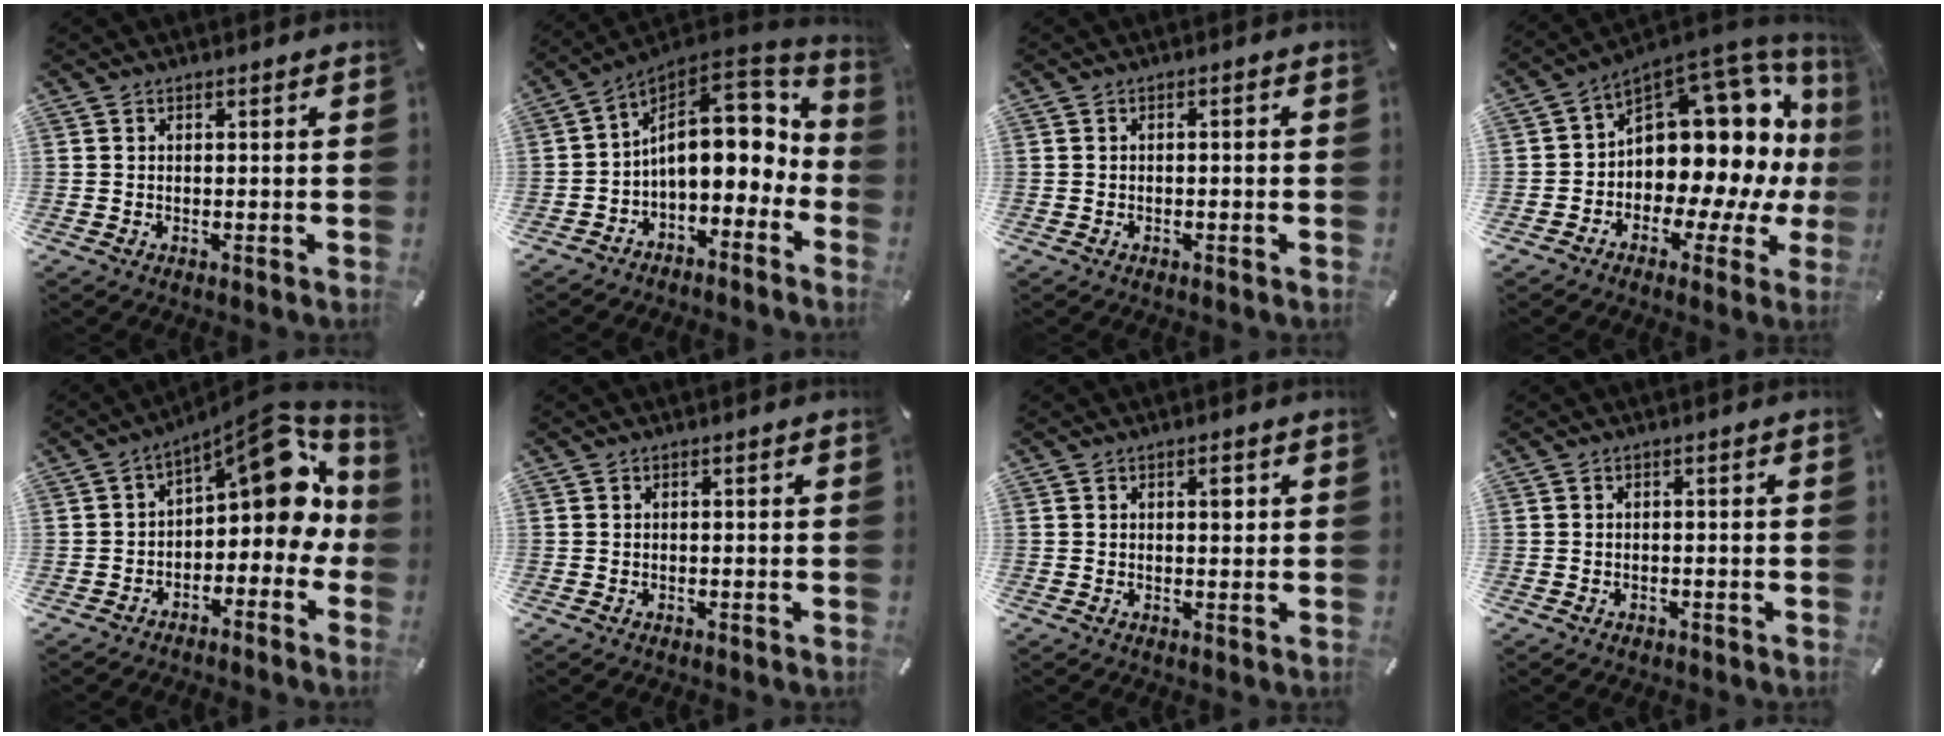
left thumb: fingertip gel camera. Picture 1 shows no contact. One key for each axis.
{"total": 17.3, "fx": 2.2, "fy": 10.9, "fz": 13.3, "tx": -0.179, "ty": -0.025, "tz": 0.040}
{"total": 1.2, "fx": -0.8, "fy": 0.4, "fz": 0.7, "tx": -0.012, "ty": 0.002, "tz": -0.016}
{"total": 17.8, "fx": 5.1, "fy": 11.4, "fz": 12.7, "tx": -0.167, "ty": -0.071, "tz": 0.094}
{"total": 12.9, "fx": 5.1, "fy": 6.7, "fz": 9.8, "tx": -0.116, "ty": -0.044, "tz": 0.087}
{"total": 0.0}
{"total": 2.2, "fx": 0.7, "fy": 1.1, "fz": 1.8, "tx": -0.022, "ty": -0.001, "tz": 0.007}
{"total": 0.9, "fx": -0.6, "fy": 0.6, "fz": 0.3, "tx": -0.007, "ty": 0.002, "tz": -0.014}